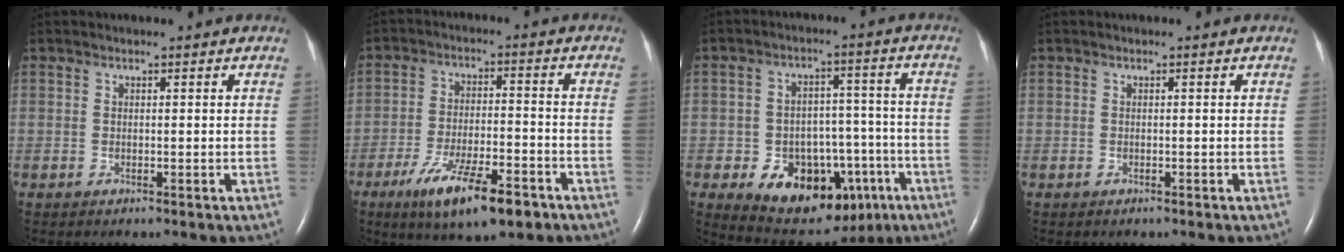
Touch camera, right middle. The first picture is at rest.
{"total": 12.2, "force": [-7.4, 2.9, 9.3], "torque": [-0.166, -0.017, -0.117]}
{"total": 15.1, "force": [-7.1, 9.1, 9.7], "torque": [-0.135, 0.026, -0.090]}
{"total": 0.0}